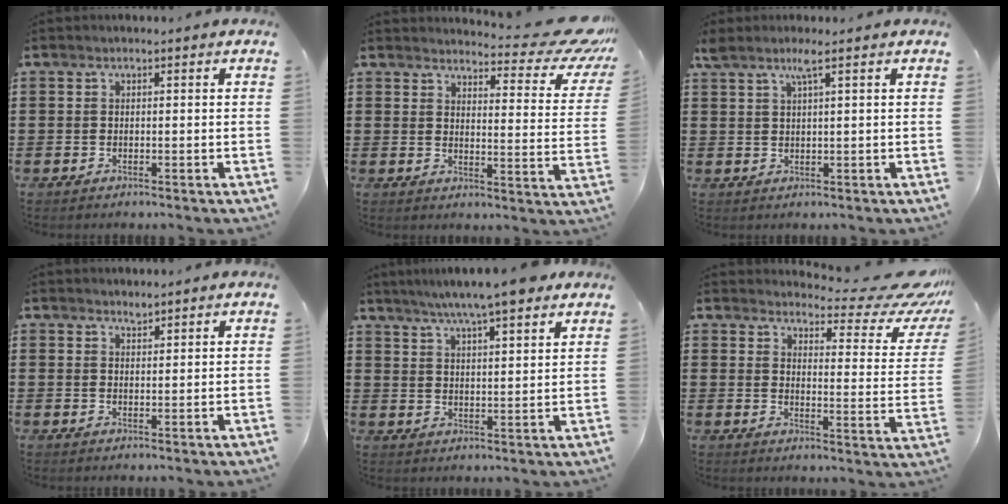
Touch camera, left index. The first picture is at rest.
{"total": 6.6, "force": [5.7, 1.1, 3.1], "torque": [-0.044, -0.047, 0.092]}
{"total": 2.7, "force": [1.7, -0.1, 2.1], "torque": [-0.045, 0.000, 0.029]}
{"total": 1.2, "force": [1.2, 0.2, 0.1], "torque": [-0.005, 0.000, 0.023]}
{"total": 7.1, "force": [6.1, 0.5, 3.6], "torque": [-0.087, -0.010, 0.109]}
{"total": 7.8, "force": [6.8, 1.8, 3.5], "torque": [-0.058, -0.053, 0.113]}